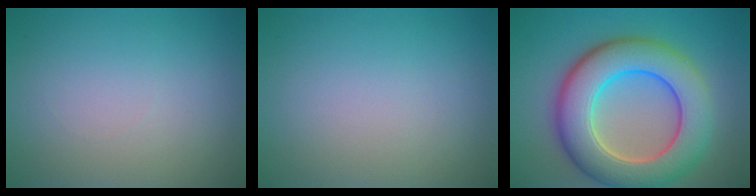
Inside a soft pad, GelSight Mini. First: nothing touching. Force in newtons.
{"total": 0.0}
{"total": 10.5, "press": 10.5, "slide": 0.6}